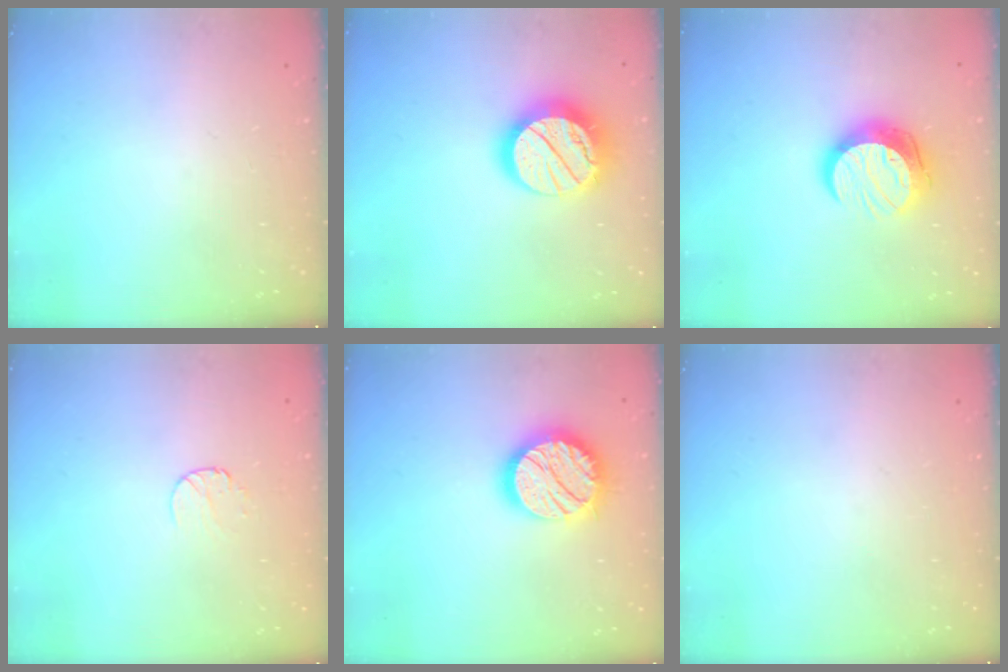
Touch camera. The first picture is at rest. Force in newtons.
{"total": 21.2, "press": 21.1, "slide": 1.6}
{"total": 12.9, "press": 12.8, "slide": 1.1}
{"total": 5.5, "press": 5.5, "slide": 0.5}
{"total": 18.2, "press": 18.1, "slide": 1.4}
{"total": 0.0}